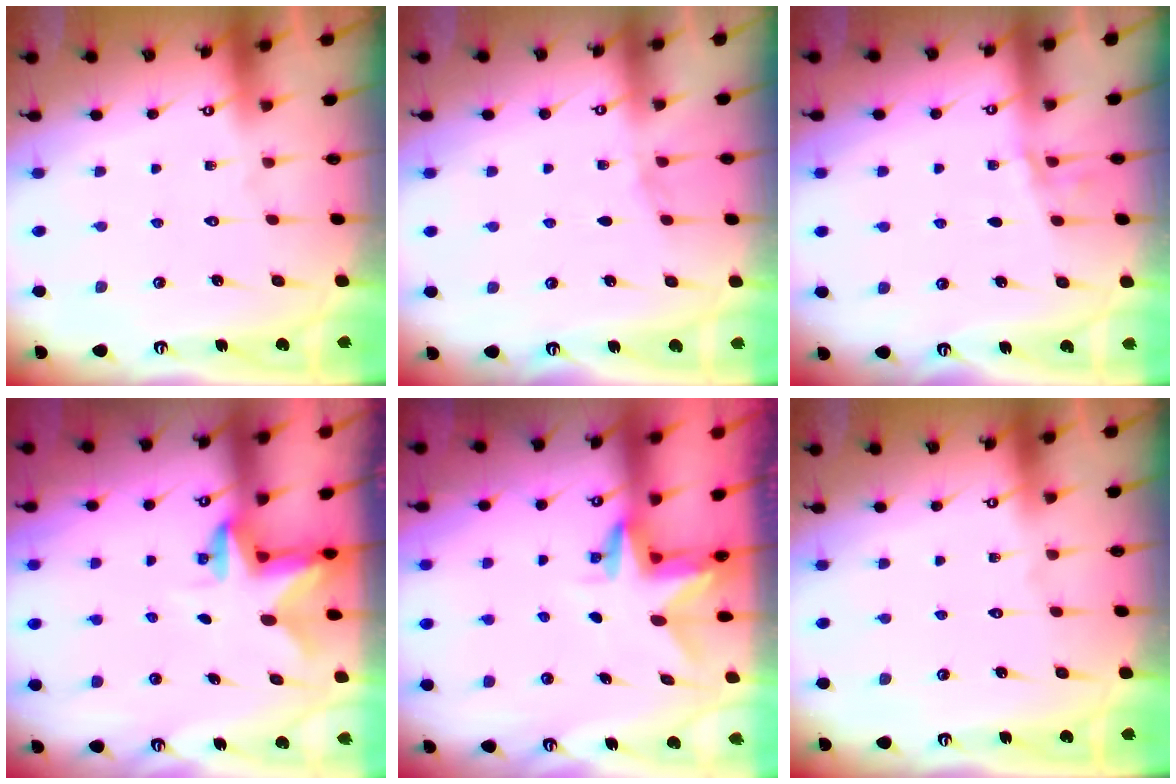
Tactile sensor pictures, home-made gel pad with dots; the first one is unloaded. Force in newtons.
{"total": 4.8, "press": 3.9, "slide": 2.7}
{"total": 3.0, "press": 3.0, "slide": 0.4}
{"total": 2.4, "press": 2.4, "slide": 0.4}
{"total": 2.9, "press": 2.9, "slide": 0.2}
{"total": 0.0}